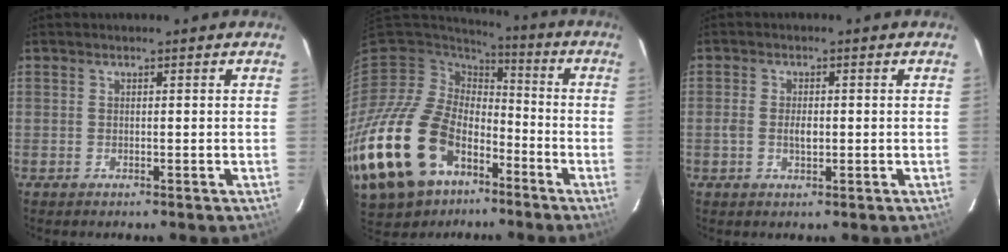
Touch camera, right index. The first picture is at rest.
{"total": 27.4, "force": [-14.5, 17.4, 15.4], "torque": [-0.352, -0.019, -0.247]}
{"total": 2.8, "force": [-0.5, 1.5, 2.3], "torque": [-0.046, 0.002, -0.010]}